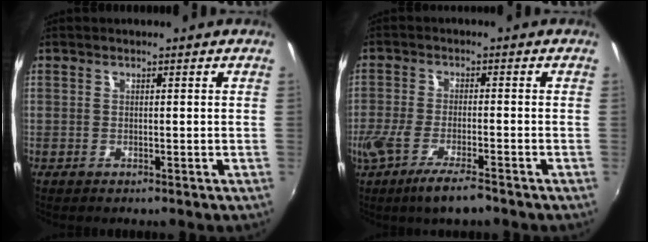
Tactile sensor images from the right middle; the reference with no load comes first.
{"total": 8.2, "force": [-5.7, 1.3, 5.7], "torque": [-0.126, -0.027, -0.106]}